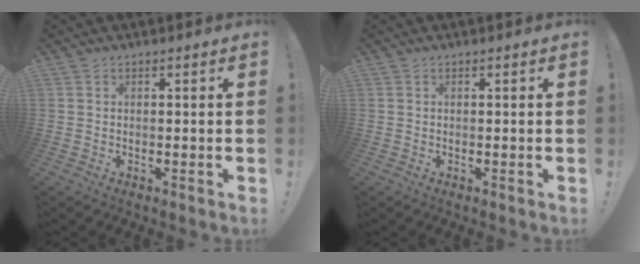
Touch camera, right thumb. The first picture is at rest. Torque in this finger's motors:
{"motor_torque": [0.00, 0.00, 0.00, 0.00, 0.00]}